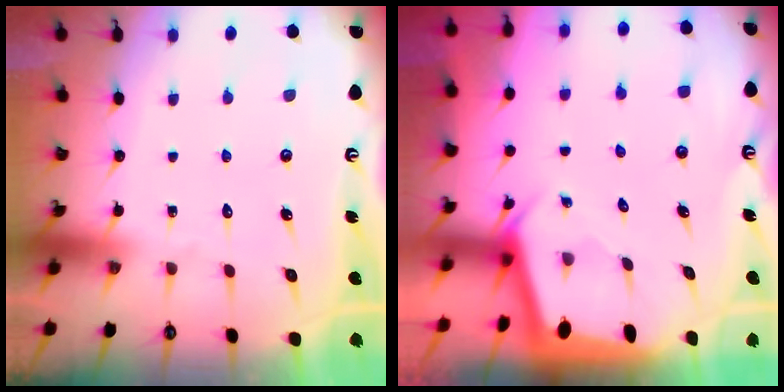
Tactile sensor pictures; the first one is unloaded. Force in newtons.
{"total": 1.9, "press": 1.9, "slide": 0.1}